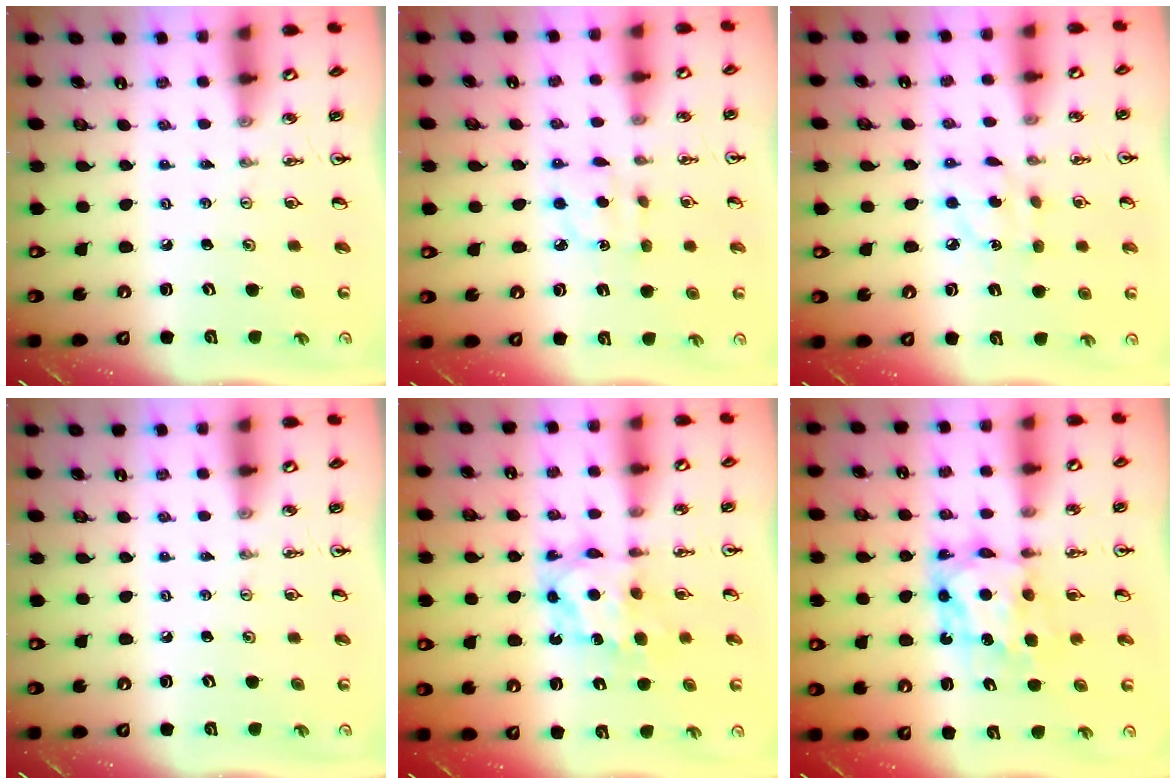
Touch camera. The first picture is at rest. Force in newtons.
{"total": 4.3, "press": 4.3, "slide": 0.4}
{"total": 4.3, "press": 4.3, "slide": 0.5}
{"total": 0.0}
{"total": 6.7, "press": 6.7, "slide": 0.3}
{"total": 7.1, "press": 7.1, "slide": 0.6}